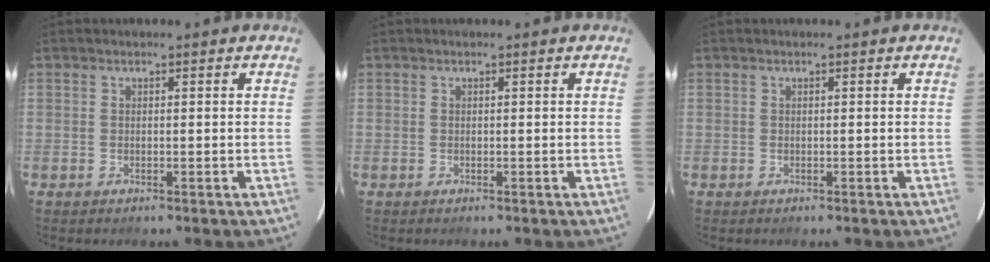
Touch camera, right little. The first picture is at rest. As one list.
[{"total": 0.0}, {"total": 0.0}]